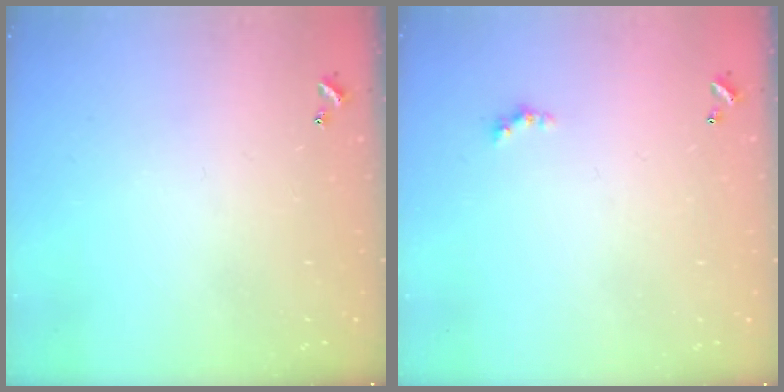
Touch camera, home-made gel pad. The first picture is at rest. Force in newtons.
{"total": 1.3, "press": 1.2, "slide": 0.4}